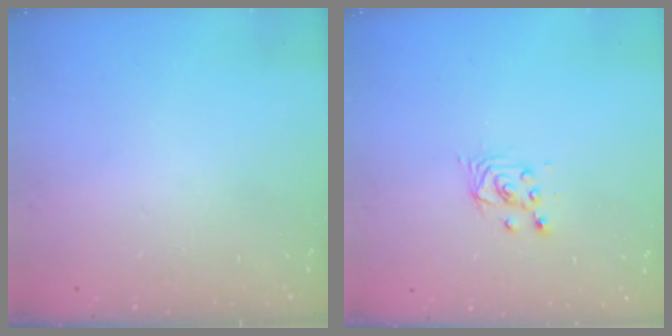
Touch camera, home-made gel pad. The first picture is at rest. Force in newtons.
{"total": 2.6, "press": 2.6, "slide": 0.1}